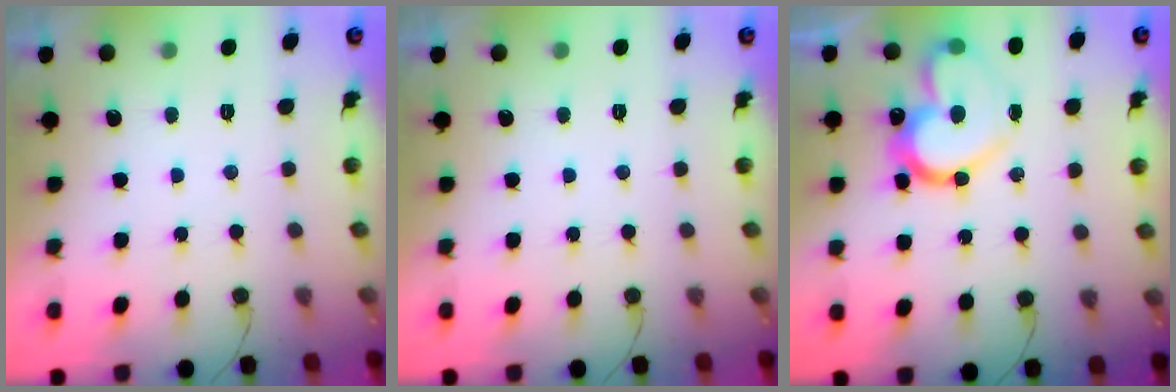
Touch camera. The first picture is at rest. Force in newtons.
{"total": 0.0}
{"total": 18.1, "press": 18.1, "slide": 1.5}